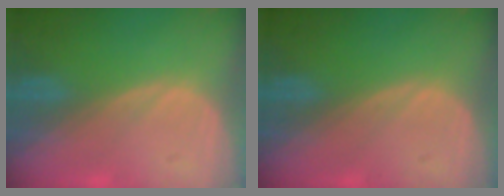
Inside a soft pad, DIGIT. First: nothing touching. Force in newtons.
{"total": 0.0}